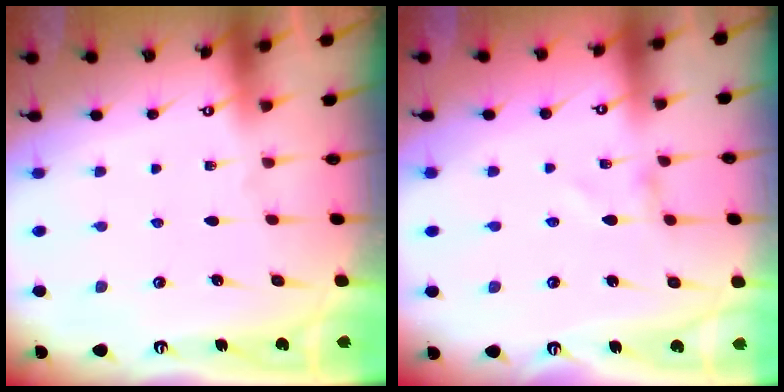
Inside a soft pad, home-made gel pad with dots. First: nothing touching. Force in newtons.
{"total": 1.0, "press": 1.0, "slide": 0.1}